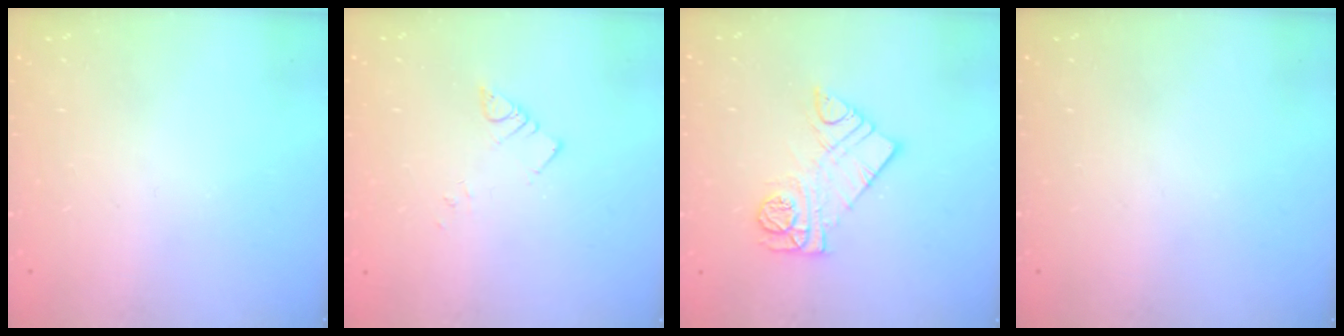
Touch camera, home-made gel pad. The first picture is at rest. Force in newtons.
{"total": 2.5, "press": 2.5, "slide": 0.3}
{"total": 10.7, "press": 10.7, "slide": 0.6}
{"total": 0.0}